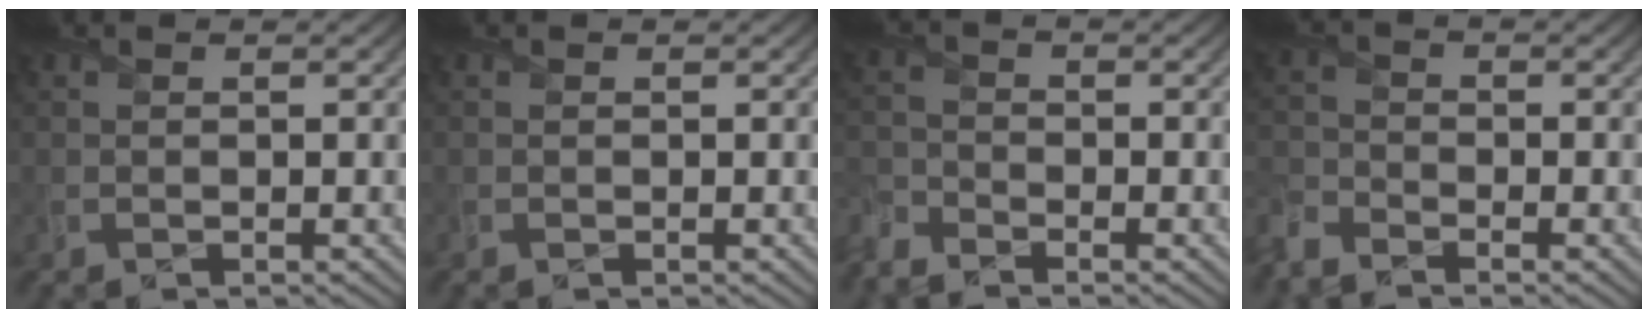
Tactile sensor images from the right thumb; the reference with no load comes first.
{"total": 0.0}
{"total": 4.2, "force": [-3.8, 1.3, 1.2], "torque": [-0.032, -0.013, -0.093]}
{"total": 4.2, "force": [-3.7, 1.4, 1.3], "torque": [-0.033, -0.011, -0.093]}